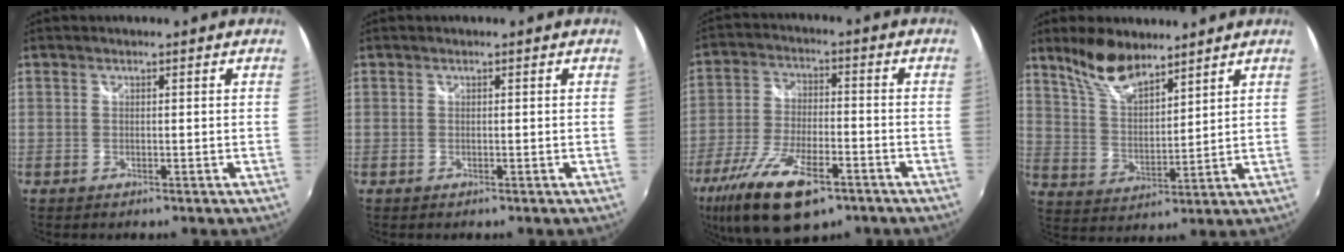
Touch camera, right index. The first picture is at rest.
{"total": 0.0}
{"total": 17.4, "force": [-10.5, 6.8, 12.1], "torque": [-0.255, -0.043, -0.188]}
{"total": 9.9, "force": [7.9, 3.5, 5.0], "torque": [-0.095, 0.008, 0.157]}